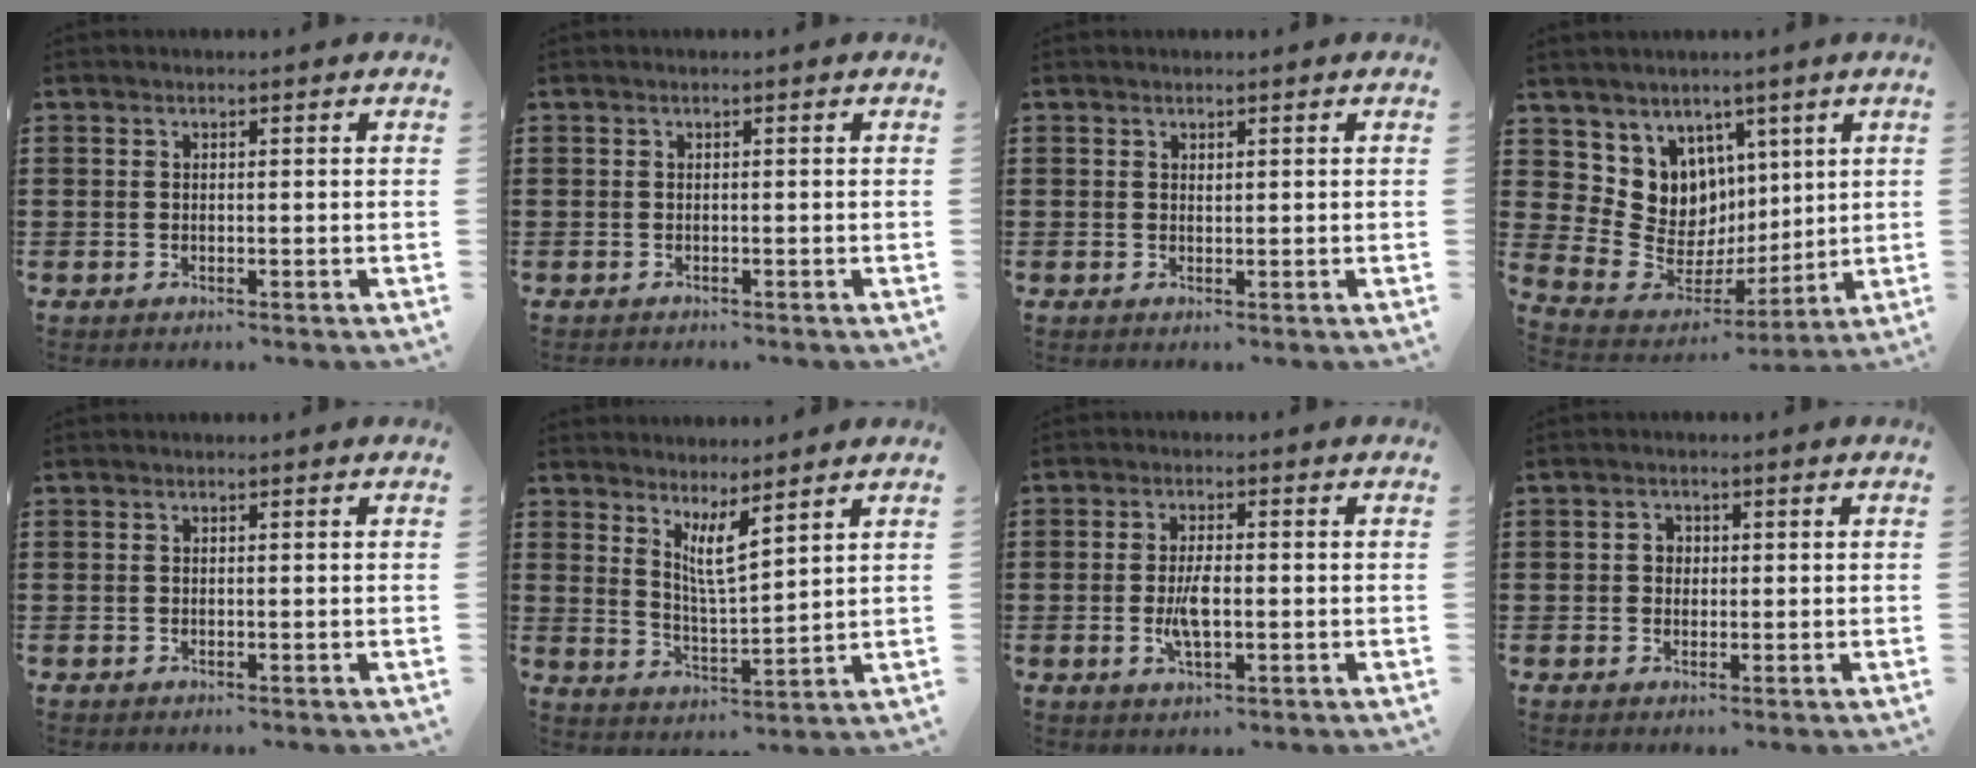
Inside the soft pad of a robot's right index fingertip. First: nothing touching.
{"total": 0.6, "force": [-0.6, 0.0, -0.2], "torque": [0.002, 0.001, -0.013]}
{"total": 0.6, "force": [0.5, 0.3, 0.2], "torque": [-0.006, 0.001, 0.010]}
{"total": 8.8, "force": [3.3, 8.1, 0.5], "torque": [-0.055, -0.046, 0.072]}
{"total": 0.0}
{"total": 5.2, "force": [3.6, 0.5, 3.7], "torque": [-0.083, -0.014, 0.065]}
{"total": 4.6, "force": [-0.7, 1.6, 4.3], "torque": [-0.089, -0.002, -0.017]}
{"total": 1.8, "force": [0.0, 1.6, 0.8], "torque": [-0.019, 0.009, -0.001]}